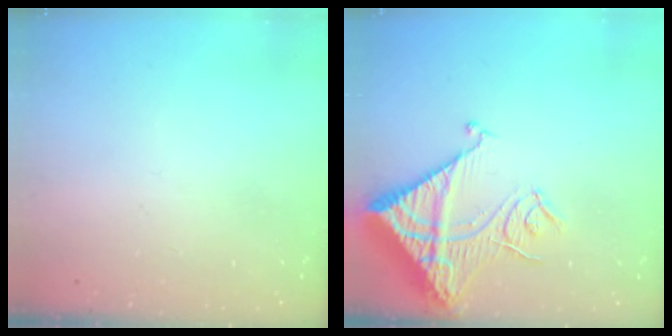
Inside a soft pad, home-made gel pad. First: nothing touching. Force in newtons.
{"total": 15.6, "press": 15.4, "slide": 1.8}